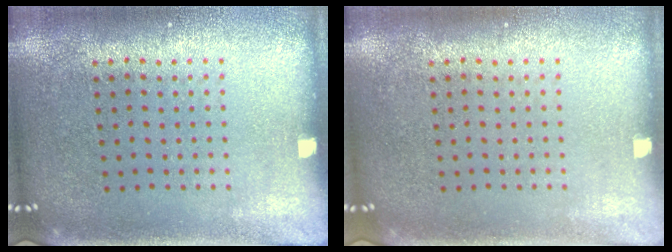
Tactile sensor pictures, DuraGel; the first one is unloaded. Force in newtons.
{"total": 0.0}